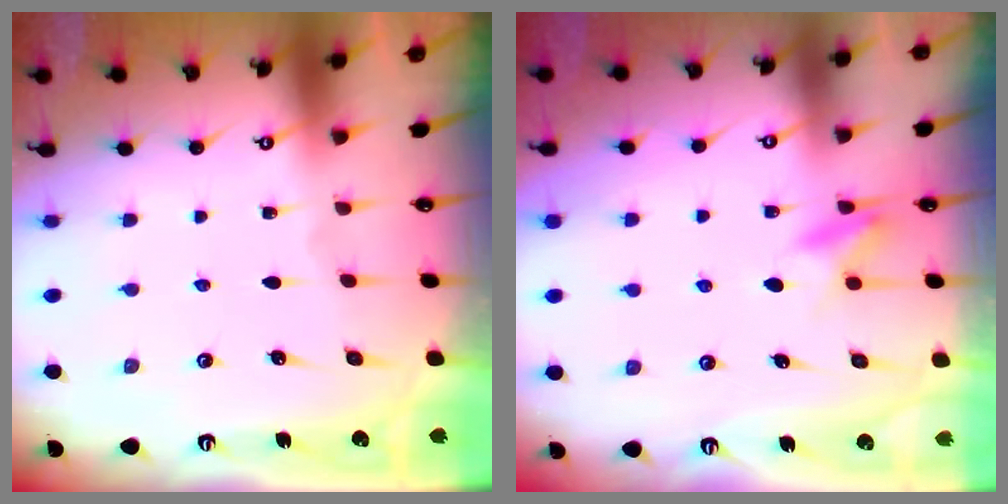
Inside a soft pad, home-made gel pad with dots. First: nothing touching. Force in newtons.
{"total": 7.0, "press": 6.9, "slide": 1.0}